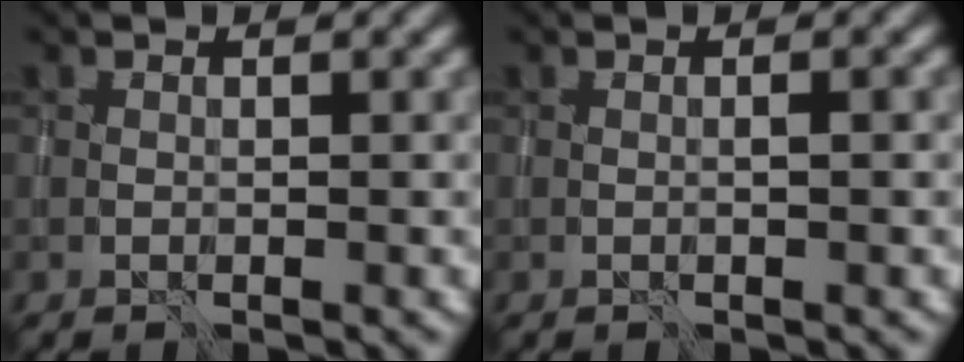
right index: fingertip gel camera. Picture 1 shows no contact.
{"total": 0.7, "force": [0.0, 0.0, 0.7], "torque": [-0.013, 0.001, -0.003]}